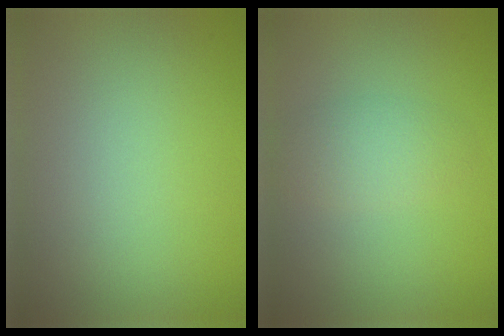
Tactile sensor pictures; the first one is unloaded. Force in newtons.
{"total": 2.4, "press": 2.4, "slide": 0.0}